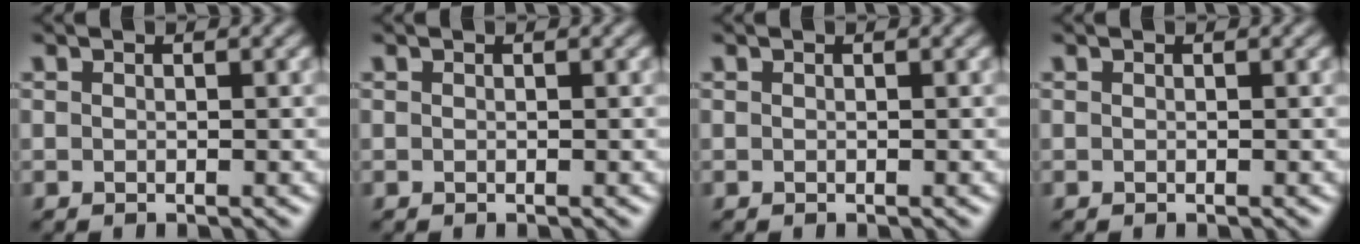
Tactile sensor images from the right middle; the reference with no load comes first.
{"total": 0.0}
{"total": 0.0}
{"total": 0.0}